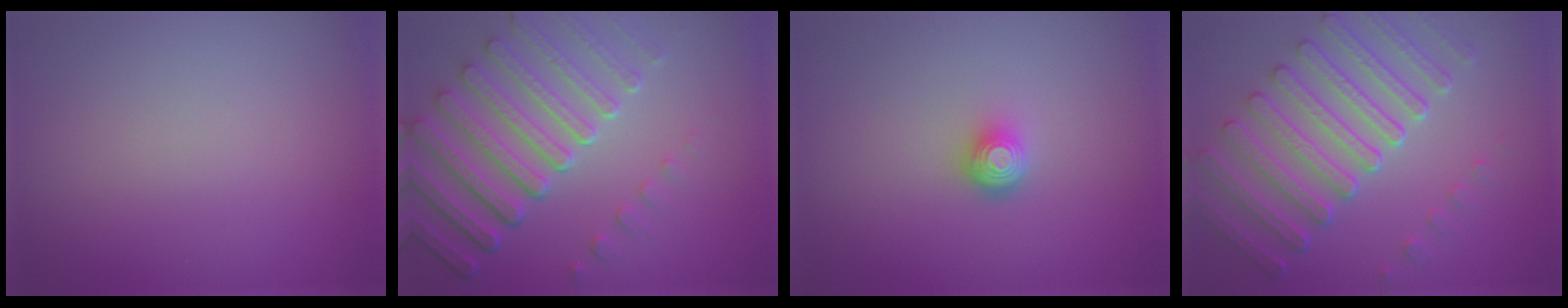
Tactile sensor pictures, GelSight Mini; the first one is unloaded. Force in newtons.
{"total": 7.8, "press": 5.8, "slide": 5.3}
{"total": 2.3, "press": 1.5, "slide": 1.7}
{"total": 7.5, "press": 5.6, "slide": 5.0}